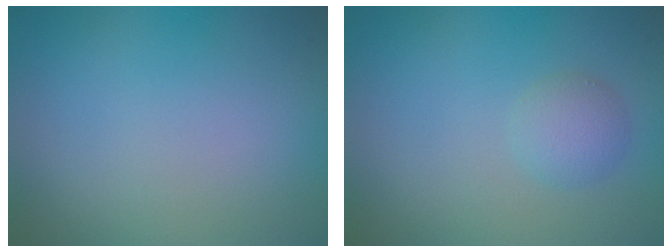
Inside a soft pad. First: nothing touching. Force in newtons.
{"total": 1.8, "press": 1.8, "slide": 0.1}